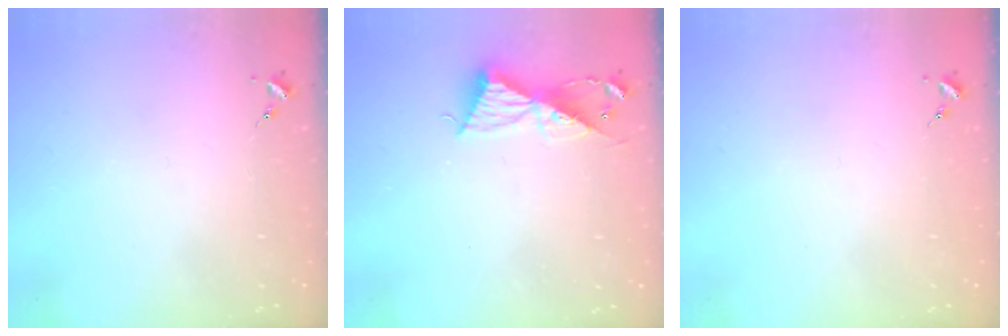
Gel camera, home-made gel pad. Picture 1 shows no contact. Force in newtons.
{"total": 9.3, "press": 9.3, "slide": 0.7}
{"total": 0.0}